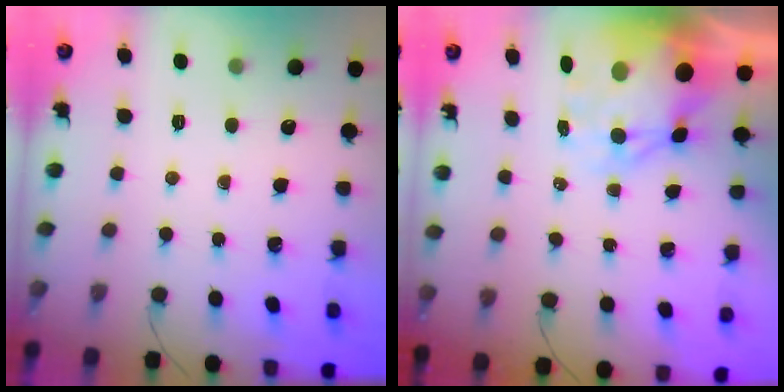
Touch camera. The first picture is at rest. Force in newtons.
{"total": 13.6, "press": 13.2, "slide": 3.1}